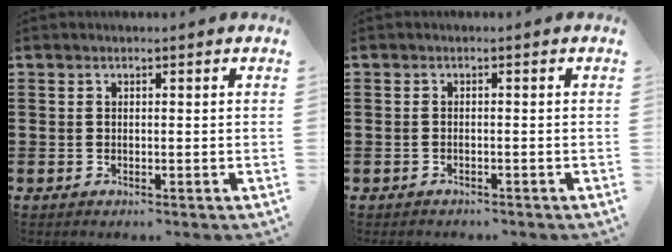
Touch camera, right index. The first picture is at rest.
{"total": 0.7, "force": [-0.6, 0.3, 0.2], "torque": [-0.006, -0.001, -0.013]}